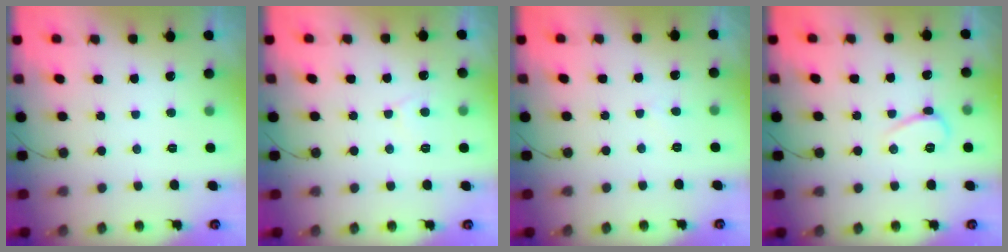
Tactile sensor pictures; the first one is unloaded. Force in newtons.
{"total": 3.4, "press": 3.3, "slide": 0.4}
{"total": 2.3, "press": 2.3, "slide": 0.3}
{"total": 3.8, "press": 3.8, "slide": 0.5}